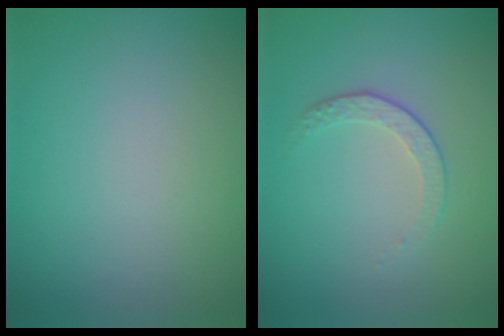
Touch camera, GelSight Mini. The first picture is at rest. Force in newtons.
{"total": 1.6, "press": 1.0, "slide": 1.3}